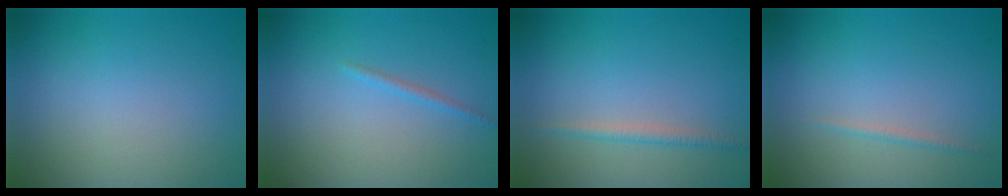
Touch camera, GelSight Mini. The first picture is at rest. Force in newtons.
{"total": 0.8, "press": 0.8, "slide": 0.1}
{"total": 1.2, "press": 1.2, "slide": 0.1}
{"total": 0.6, "press": 0.6, "slide": 0.0}